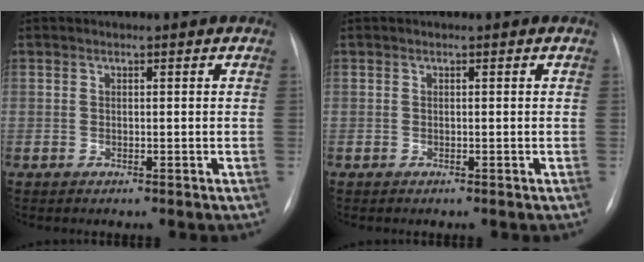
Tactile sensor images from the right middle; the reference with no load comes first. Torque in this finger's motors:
{"motor_torque": [-0.53, 0.09, 0.02, -0.01]}